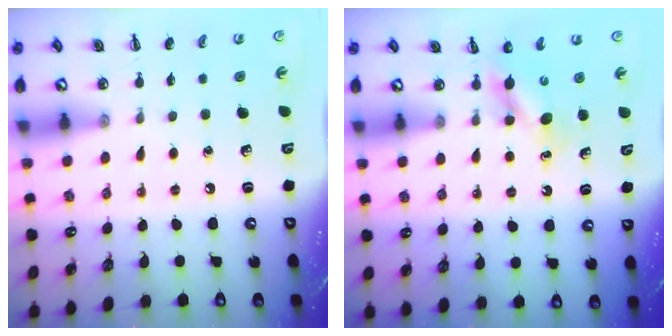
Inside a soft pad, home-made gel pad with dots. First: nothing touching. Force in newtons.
{"total": 4.3, "press": 4.3, "slide": 0.6}